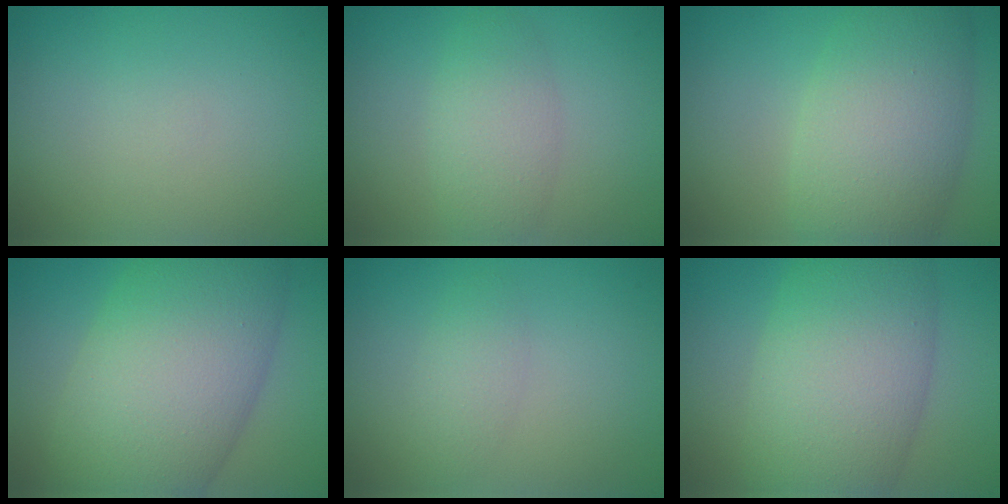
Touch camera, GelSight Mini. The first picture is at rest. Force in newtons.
{"total": 3.1, "press": 3.1, "slide": 0.1}
{"total": 8.4, "press": 8.4, "slide": 0.3}
{"total": 12.5, "press": 12.5, "slide": 0.2}
{"total": 1.9, "press": 1.9, "slide": 0.1}
{"total": 10.0, "press": 9.9, "slide": 0.7}